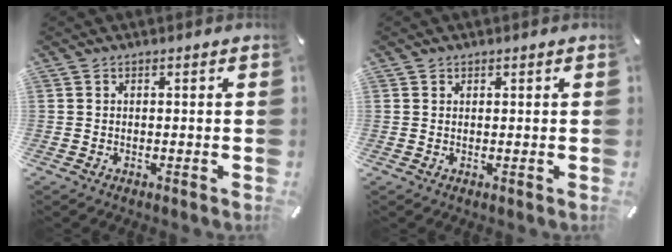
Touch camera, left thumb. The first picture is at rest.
{"total": 0.7, "force": [0.4, 0.5, -0.2], "torque": [0.004, 0.002, 0.008]}